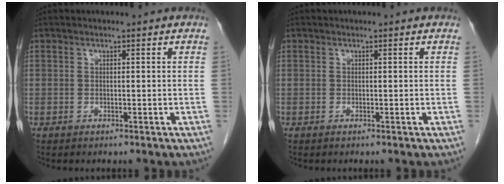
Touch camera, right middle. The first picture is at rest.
{"total": 0.0}